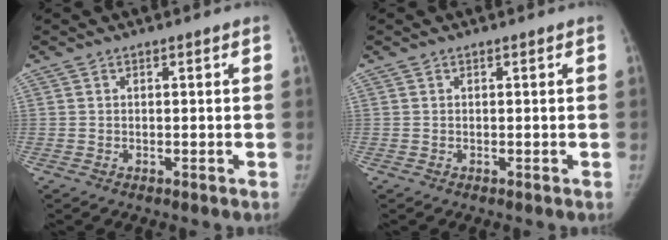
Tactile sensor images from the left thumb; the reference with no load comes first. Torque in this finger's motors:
{"motor_torque": [0.02, -0.02, 0.16, -0.02, 0.00]}